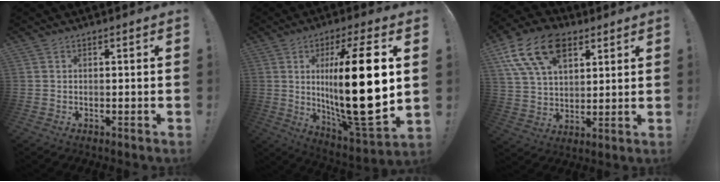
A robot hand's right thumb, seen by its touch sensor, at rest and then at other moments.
{"total": 26.0, "force": [2.8, 6.8, 25.0], "torque": [-0.440, -0.023, 0.037]}
{"total": 17.5, "force": [8.7, 11.0, 10.6], "torque": [-0.196, -0.029, 0.165]}